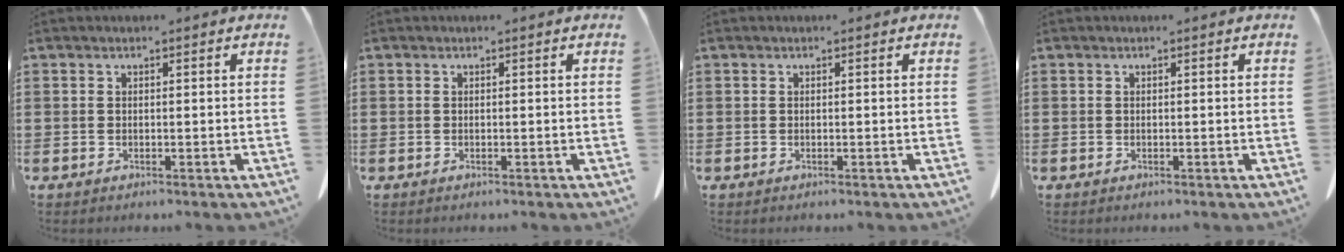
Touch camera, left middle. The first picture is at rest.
{"total": 0.0}
{"total": 0.0}
{"total": 0.0}